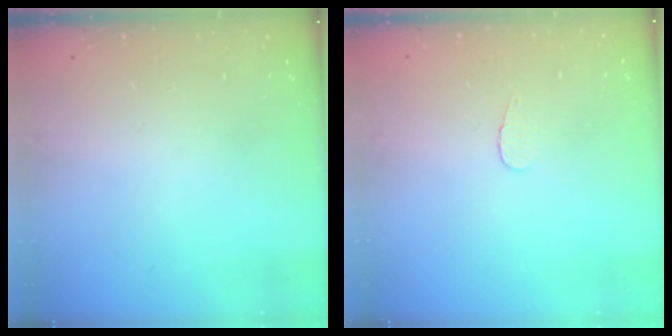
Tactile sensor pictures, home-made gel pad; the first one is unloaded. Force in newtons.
{"total": 2.8, "press": 2.8, "slide": 0.3}